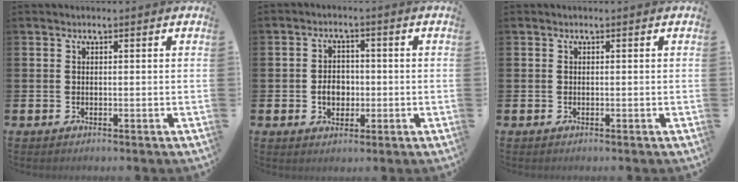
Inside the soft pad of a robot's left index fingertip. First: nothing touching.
{"total": 3.8, "force": [-0.6, 3.0, 2.3], "torque": [-0.030, 0.000, -0.019]}
{"total": 0.0}